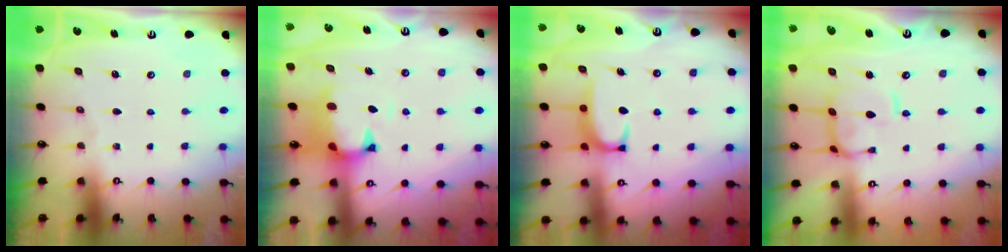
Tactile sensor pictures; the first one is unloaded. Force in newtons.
{"total": 1.2, "press": 0.3, "slide": 1.2}
{"total": 2.7, "press": 2.7, "slide": 0.4}
{"total": 6.2, "press": 6.2, "slide": 0.8}